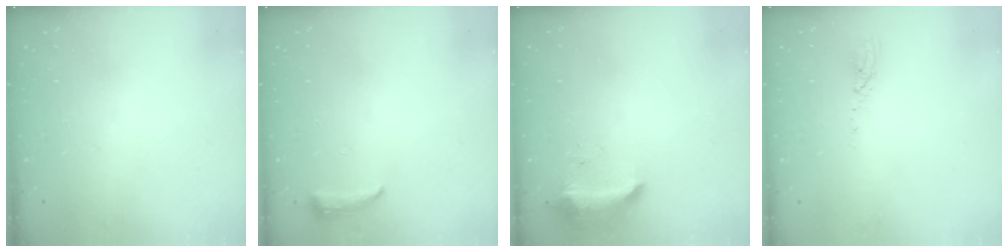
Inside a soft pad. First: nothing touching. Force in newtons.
{"total": 4.3, "press": 4.2, "slide": 0.9}
{"total": 9.1, "press": 8.8, "slide": 2.4}
{"total": 3.0, "press": 2.9, "slide": 0.3}